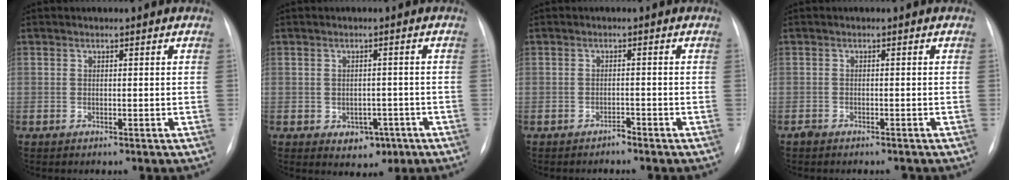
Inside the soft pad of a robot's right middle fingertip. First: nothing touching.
{"total": 4.0, "force": [-1.7, 3.0, 2.1], "torque": [-0.020, 0.008, -0.011]}
{"total": 0.9, "force": [-0.9, 0.1, 0.1], "torque": [0.001, 0.000, -0.015]}
{"total": 1.7, "force": [-1.5, 0.7, 0.4], "torque": [-0.010, 0.000, -0.021]}